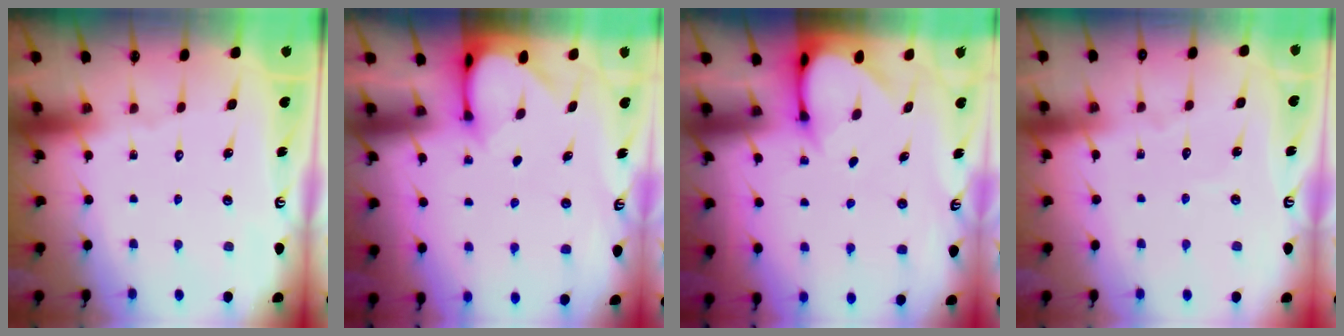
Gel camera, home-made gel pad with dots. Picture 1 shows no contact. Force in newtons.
{"total": 2.9, "press": 2.9, "slide": 0.2}
{"total": 3.5, "press": 3.5, "slide": 0.2}
{"total": 2.1, "press": 2.1, "slide": 0.2}